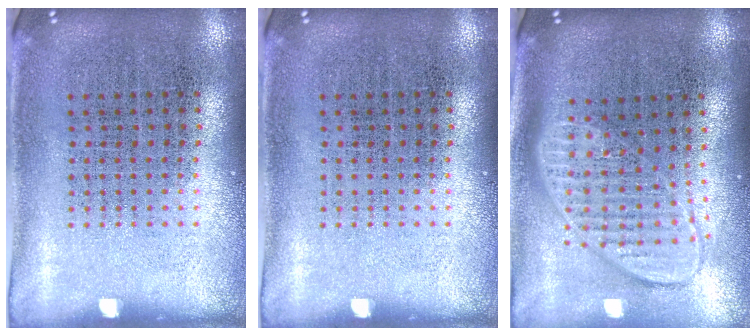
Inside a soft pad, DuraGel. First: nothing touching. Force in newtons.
{"total": 0.0}
{"total": 1.8, "press": 1.5, "slide": 1.0}